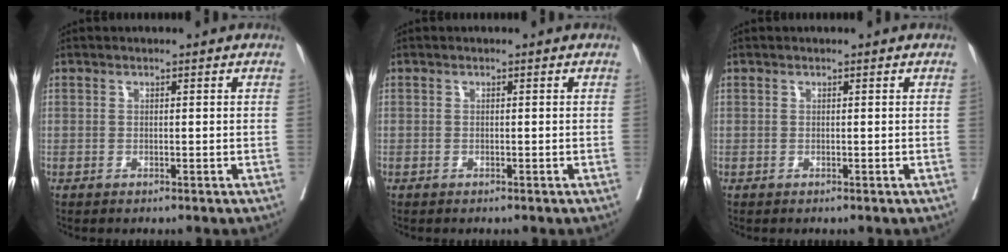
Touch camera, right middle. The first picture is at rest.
{"total": 0.0}
{"total": 0.0}